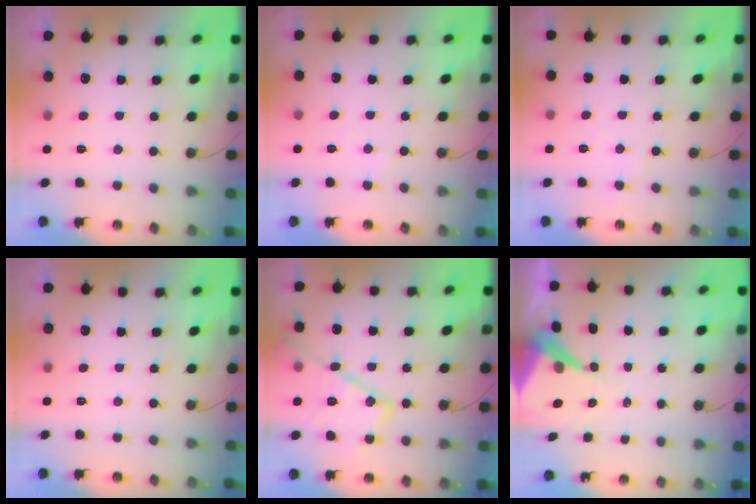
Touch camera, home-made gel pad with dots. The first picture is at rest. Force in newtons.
{"total": 3.1, "press": 3.0, "slide": 0.6}
{"total": 3.4, "press": 3.3, "slide": 0.5}
{"total": 0.0}
{"total": 18.2, "press": 18.2, "slide": 1.5}
{"total": 9.3, "press": 9.2, "slide": 0.9}